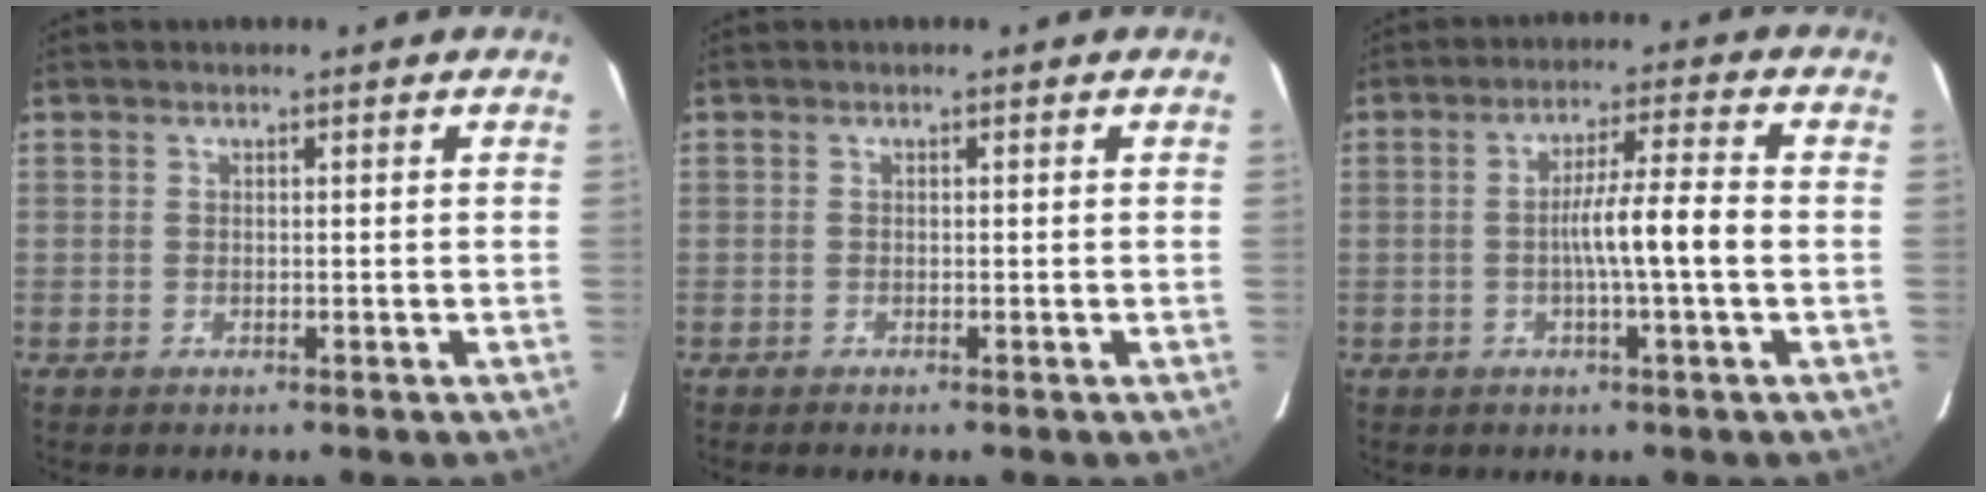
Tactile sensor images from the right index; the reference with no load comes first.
{"total": 0.6, "force": [-0.5, -0.1, 0.3], "torque": [-0.007, -0.001, -0.008]}
{"total": 7.2, "force": [-1.0, -0.6, 7.1], "torque": [-0.121, 0.007, -0.019]}